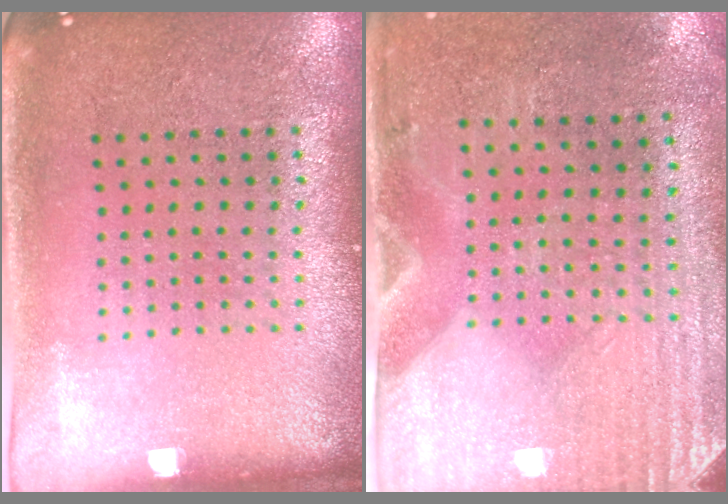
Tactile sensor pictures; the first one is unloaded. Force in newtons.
{"total": 2.9, "press": 2.5, "slide": 1.5}